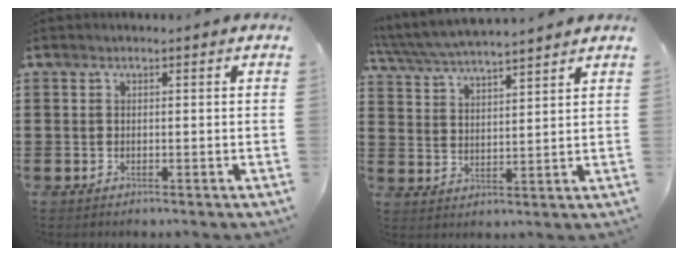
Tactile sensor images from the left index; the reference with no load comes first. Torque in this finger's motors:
{"motor_torque": [1.79, -0.35, 0.90, 0.16]}